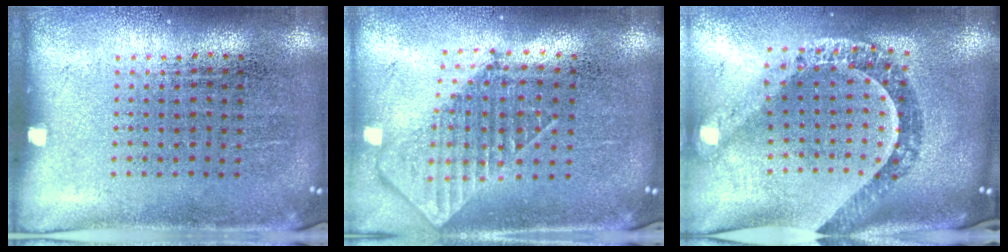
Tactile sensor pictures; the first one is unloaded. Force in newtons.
{"total": 1.9, "press": 1.5, "slide": 1.2}
{"total": 1.8, "press": 1.6, "slide": 0.8}